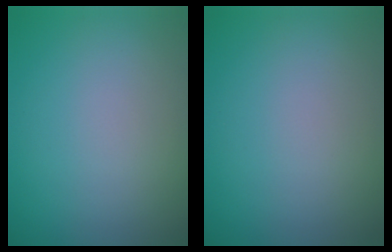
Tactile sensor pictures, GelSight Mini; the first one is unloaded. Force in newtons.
{"total": 0.0}